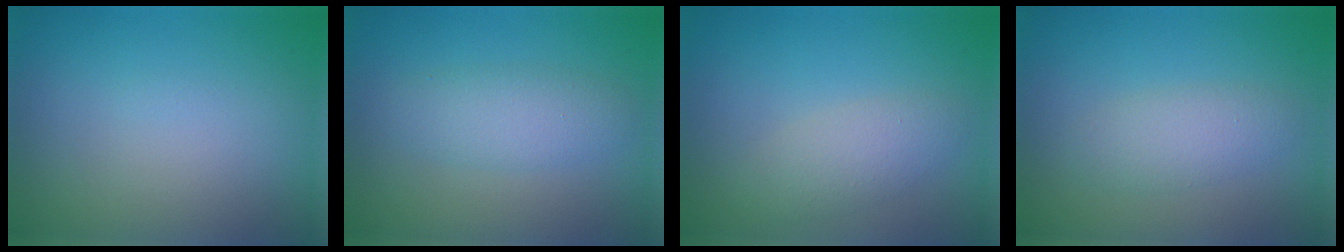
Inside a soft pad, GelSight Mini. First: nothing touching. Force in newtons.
{"total": 2.9, "press": 2.9, "slide": 0.1}
{"total": 2.4, "press": 2.4, "slide": 0.1}
{"total": 2.5, "press": 2.5, "slide": 0.1}